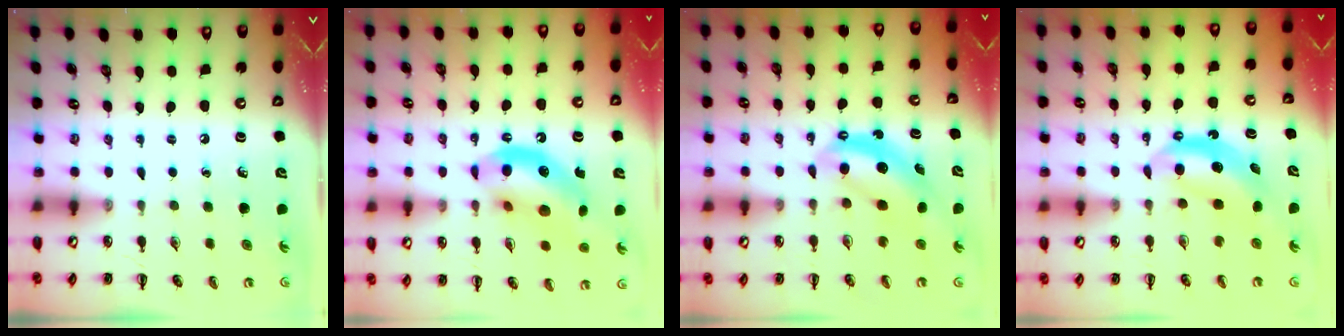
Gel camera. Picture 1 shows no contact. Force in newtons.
{"total": 14.7, "press": 14.2, "slide": 3.6}
{"total": 6.0, "press": 6.0, "slide": 0.8}
{"total": 6.5, "press": 6.5, "slide": 0.5}